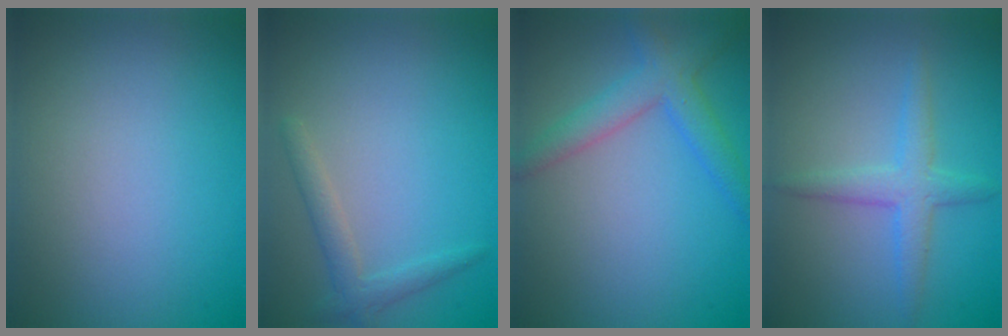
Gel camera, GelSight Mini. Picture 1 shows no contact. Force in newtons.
{"total": 1.9, "press": 1.9, "slide": 0.1}
{"total": 3.5, "press": 3.5, "slide": 0.1}
{"total": 2.7, "press": 2.7, "slide": 0.1}